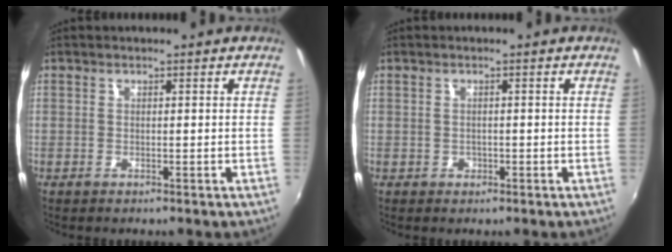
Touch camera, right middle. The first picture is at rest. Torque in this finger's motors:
{"motor_torque": [0.32, -0.13, 0.03, 0.01]}